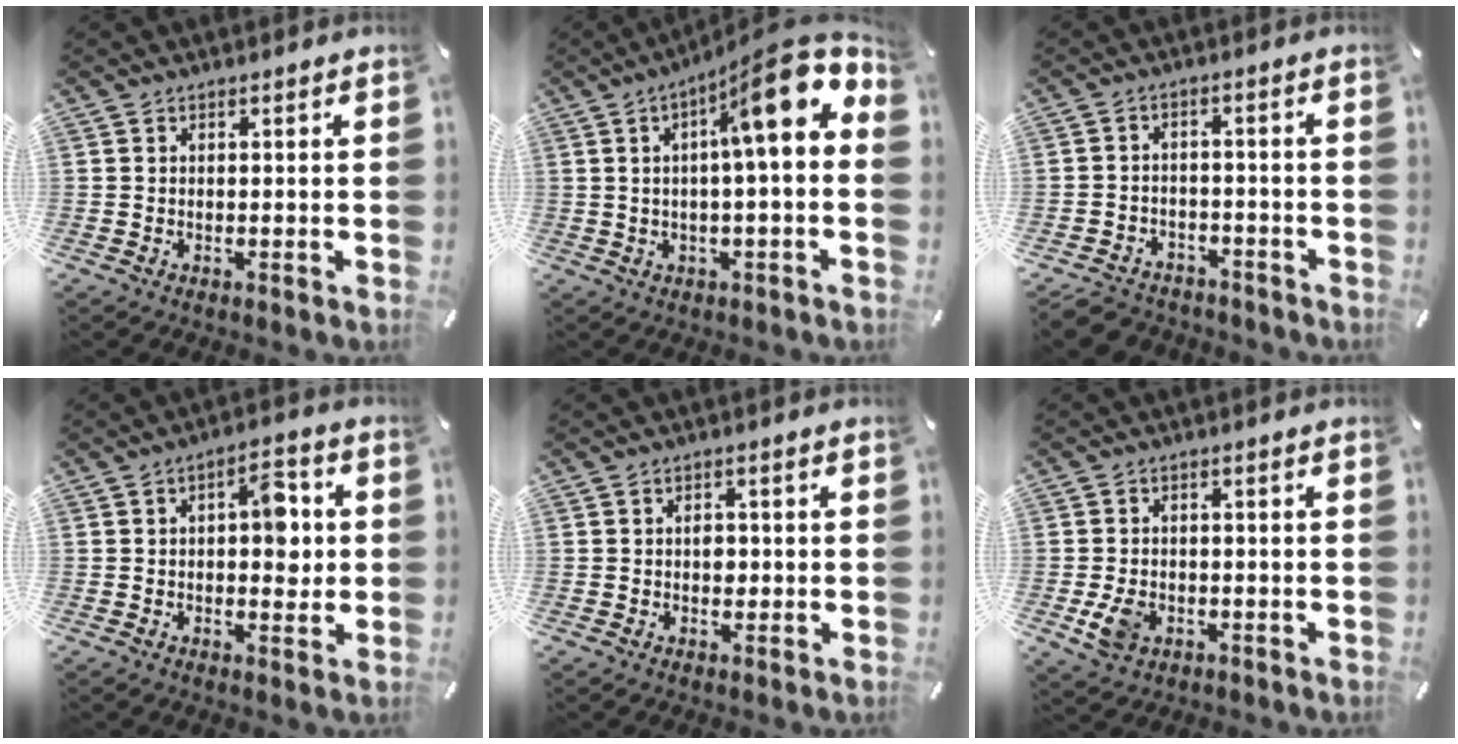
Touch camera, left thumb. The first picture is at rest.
{"total": 16.0, "force": [6.4, 2.8, 14.4], "torque": [-0.211, -0.051, 0.091]}
{"total": 4.7, "force": [-3.8, 2.6, 1.1], "torque": [-0.027, 0.019, -0.075]}
{"total": 9.0, "force": [0.8, 4.9, 7.5], "torque": [-0.081, -0.002, 0.006]}
{"total": 2.4, "force": [-0.2, 1.8, 1.6], "torque": [-0.015, -0.003, -0.009]}
{"total": 5.6, "force": [-1.6, 4.1, 3.4], "torque": [-0.074, 0.000, -0.032]}